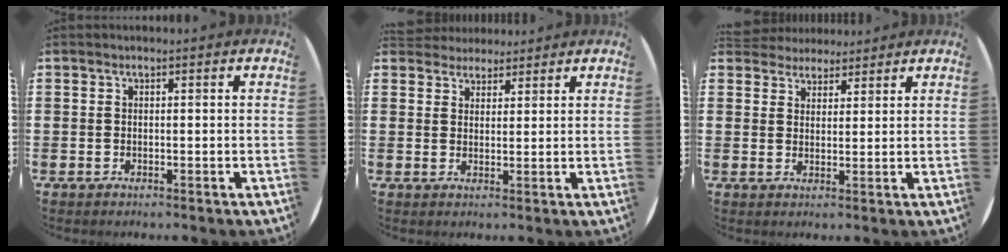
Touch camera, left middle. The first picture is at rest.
{"total": 2.9, "force": [2.7, 1.1, -0.2], "torque": [-0.004, 0.001, 0.052]}
{"total": 3.5, "force": [3.2, 1.2, -0.3], "torque": [-0.004, -0.003, 0.062]}